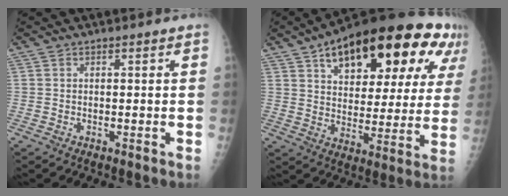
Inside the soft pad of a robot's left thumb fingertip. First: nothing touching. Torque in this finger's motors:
{"motor_torque": [1.27, 1.34, 1.81, -0.96, 0.18]}